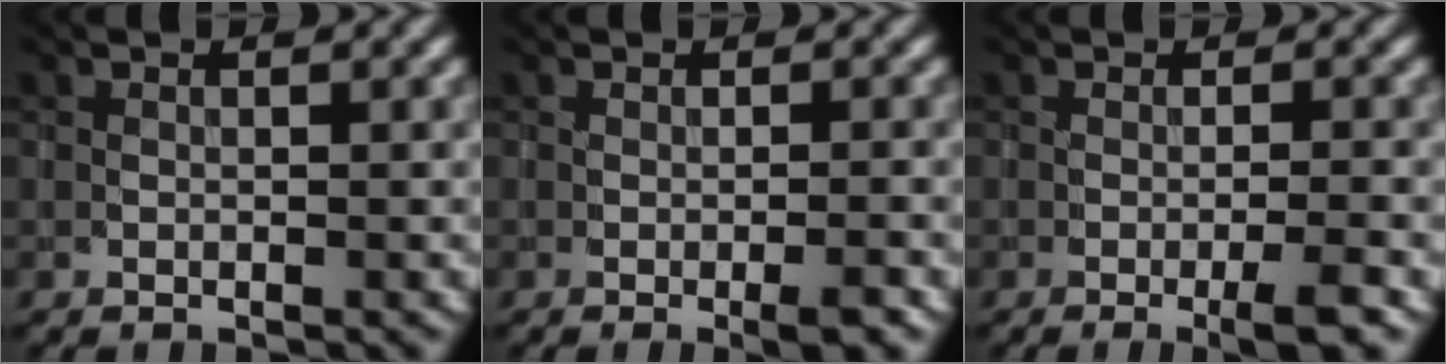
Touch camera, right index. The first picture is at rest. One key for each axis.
{"total": 1.9, "fx": -0.8, "fy": 0.2, "fz": 1.7, "tx": -0.027, "ty": -0.001, "tz": -0.015}
{"total": 2.8, "fx": -1.2, "fy": 0.4, "fz": 2.5, "tx": -0.037, "ty": 0.000, "tz": -0.024}